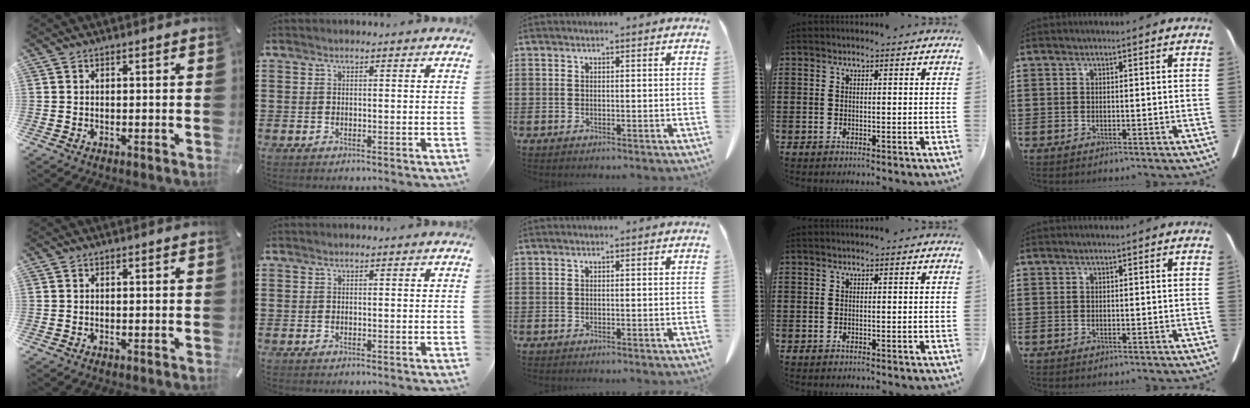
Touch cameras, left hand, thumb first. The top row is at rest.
{}